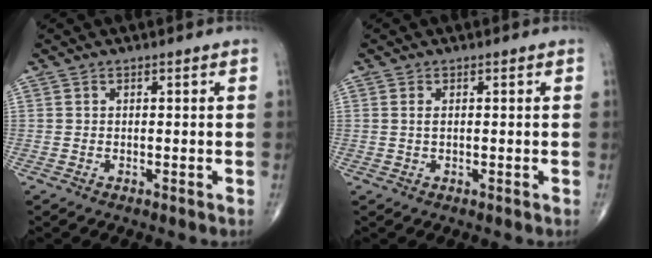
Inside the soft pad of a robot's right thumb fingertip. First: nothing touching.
{"total": 0.9, "force": [0.3, 0.4, 0.8], "torque": [-0.022, 0.001, 0.007]}